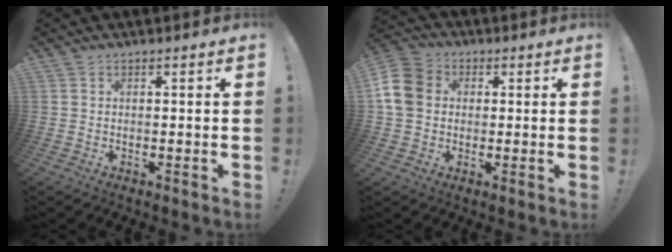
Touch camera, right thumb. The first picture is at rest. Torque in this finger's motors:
{"motor_torque": [0.06, 0.42, 0.07, 0.07, 0.06]}